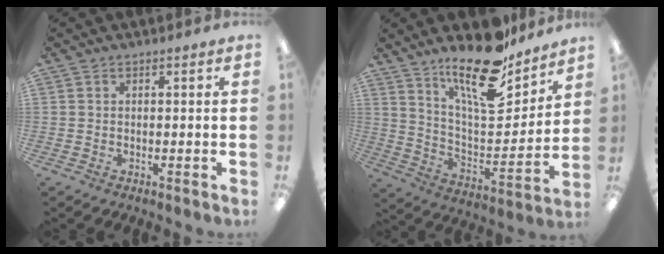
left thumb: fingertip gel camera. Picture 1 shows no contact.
{"total": 19.2, "force": [14.6, 6.2, 10.9], "torque": [-0.186, -0.099, 0.248]}